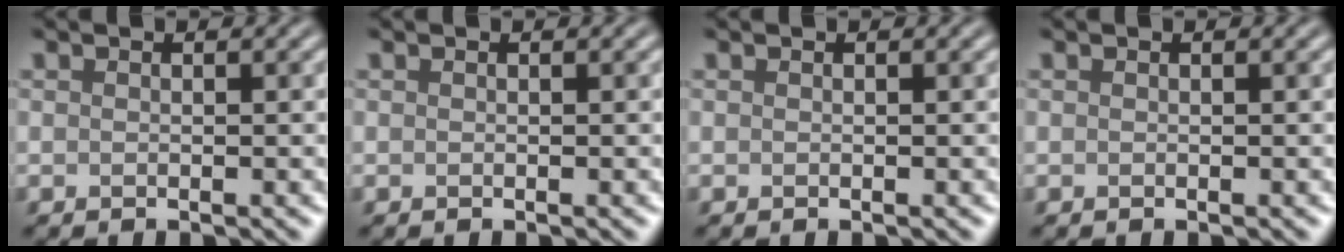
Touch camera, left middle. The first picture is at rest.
{"total": 0.0}
{"total": 0.0}
{"total": 0.0}